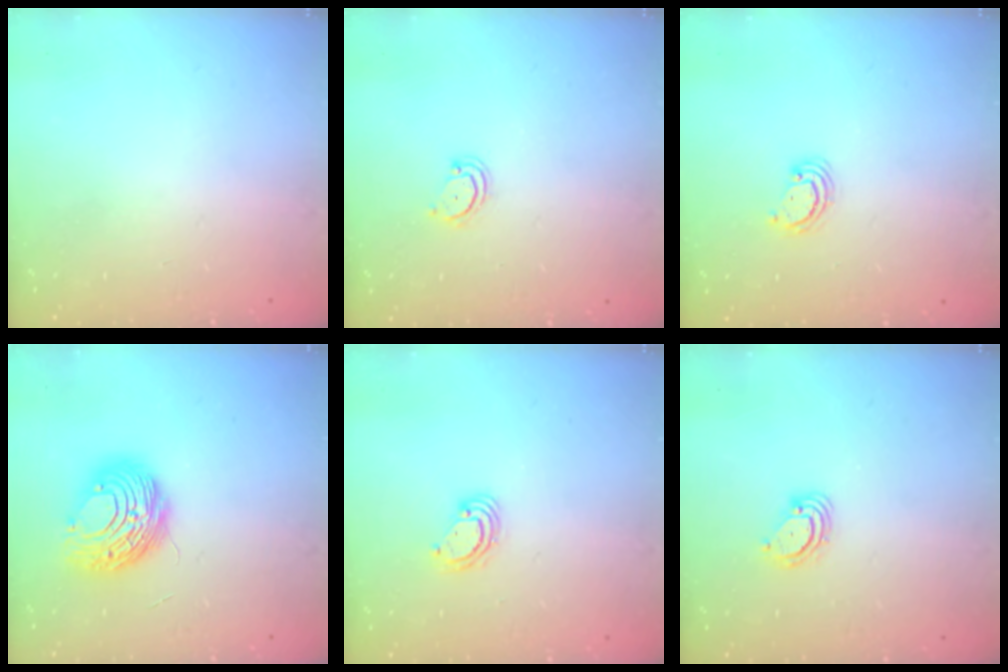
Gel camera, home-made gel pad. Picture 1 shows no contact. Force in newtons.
{"total": 3.3, "press": 3.3, "slide": 0.2}
{"total": 2.5, "press": 2.5, "slide": 0.3}
{"total": 10.6, "press": 10.5, "slide": 1.5}
{"total": 3.9, "press": 3.9, "slide": 0.1}
{"total": 3.9, "press": 3.9, "slide": 0.4}